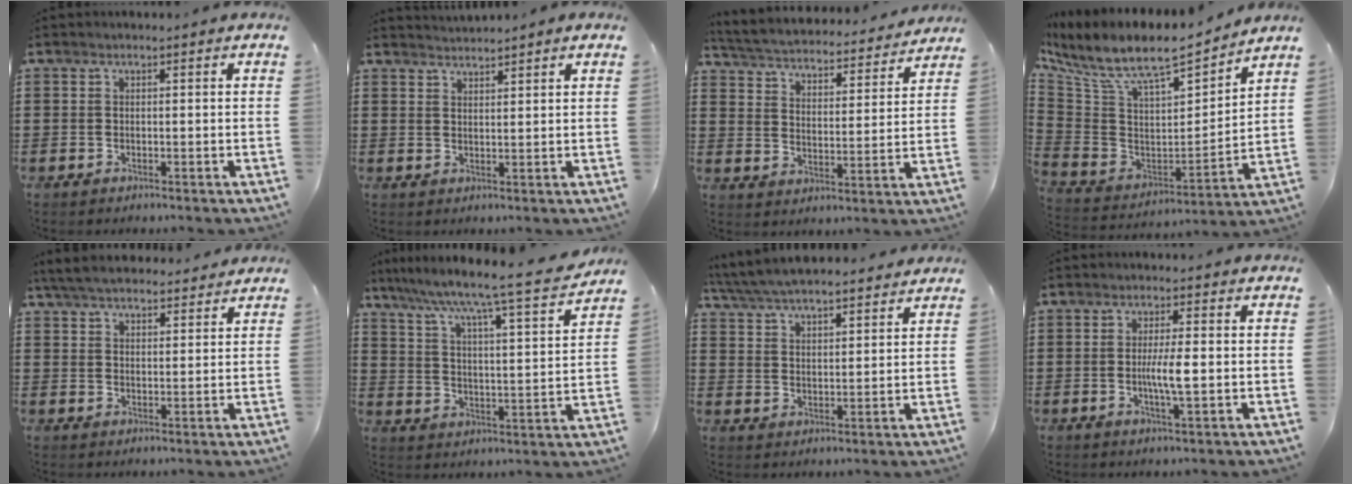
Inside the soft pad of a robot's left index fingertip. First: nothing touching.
{"total": 2.1, "force": [2.0, -0.4, -0.2], "torque": [-0.002, -0.002, 0.039]}
{"total": 3.5, "force": [3.5, 0.1, 0.3], "torque": [-0.028, -0.030, 0.052]}
{"total": 8.9, "force": [7.1, 2.2, 4.8], "torque": [-0.124, -0.057, 0.120]}
{"total": 5.1, "force": [4.8, 1.3, 1.4], "torque": [-0.043, -0.009, 0.089]}
{"total": 6.2, "force": [5.4, -1.0, 2.9], "torque": [-0.082, -0.050, 0.078]}
{"total": 5.6, "force": [5.4, 1.0, 1.2], "torque": [-0.046, -0.022, 0.097]}
{"total": 4.4, "force": [-0.3, 0.5, 4.4], "torque": [-0.077, -0.002, -0.007]}